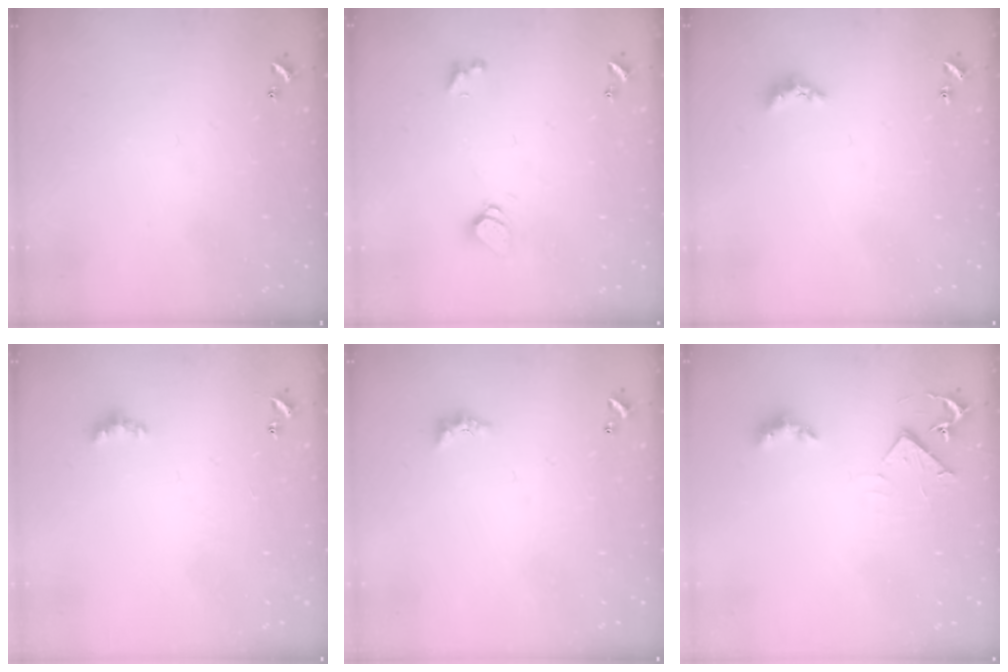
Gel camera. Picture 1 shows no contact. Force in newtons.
{"total": 1.6, "press": 1.5, "slide": 0.4}
{"total": 3.3, "press": 3.3, "slide": 0.6}
{"total": 4.1, "press": 4.1, "slide": 0.4}
{"total": 2.2, "press": 2.2, "slide": 0.6}
{"total": 4.1, "press": 4.0, "slide": 0.5}